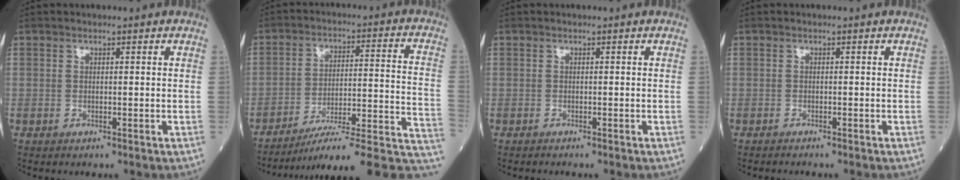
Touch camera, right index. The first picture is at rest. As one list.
[{"total": 21.0, "force": [-17.8, 0.8, 11.2], "torque": [-0.075, 0.022, -0.246]}, {"total": 0.7, "force": [-0.7, -0.1, 0.2], "torque": [-0.005, -0.002, -0.013]}, {"total": 1.0, "force": [-1.0, -0.1, 0.3], "torque": [-0.007, -0.001, -0.016]}]